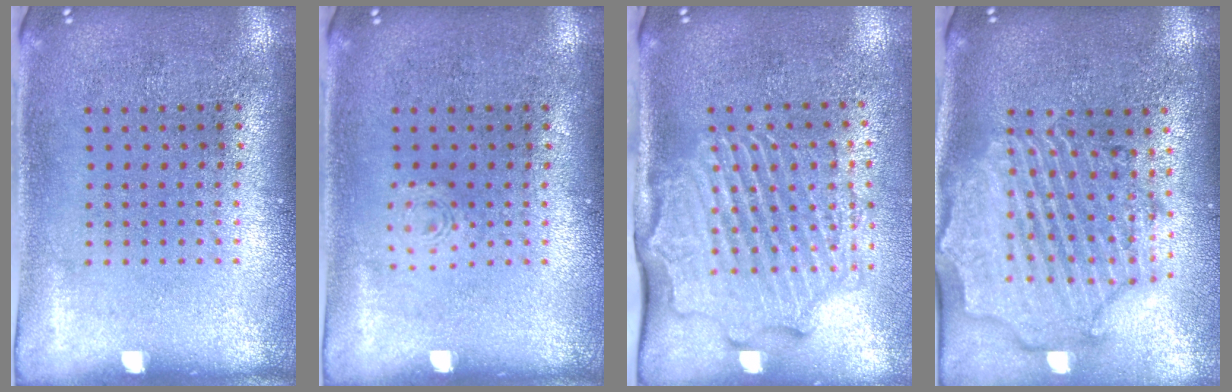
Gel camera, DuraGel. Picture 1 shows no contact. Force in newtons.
{"total": 0.6, "press": 0.6, "slide": 0.1}
{"total": 2.6, "press": 2.2, "slide": 1.4}
{"total": 2.8, "press": 2.5, "slide": 1.3}